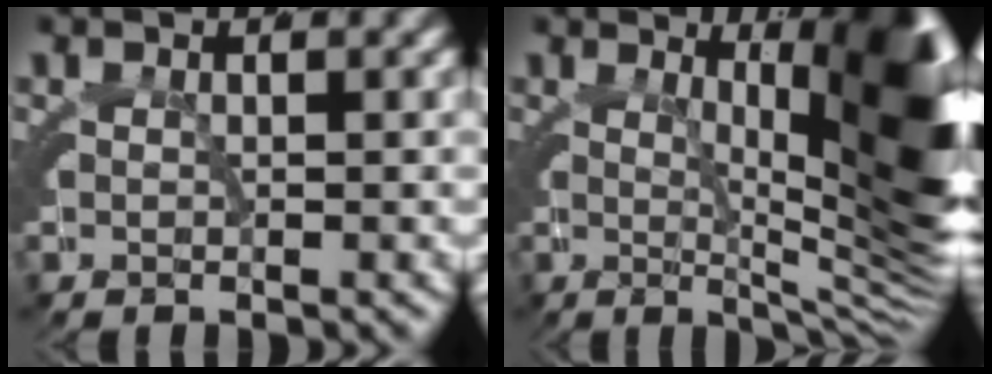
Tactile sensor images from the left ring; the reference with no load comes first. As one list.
[{"total": 15.0, "force": [1.0, 5.9, 13.8], "torque": [-0.125, 0.012, 0.011]}]